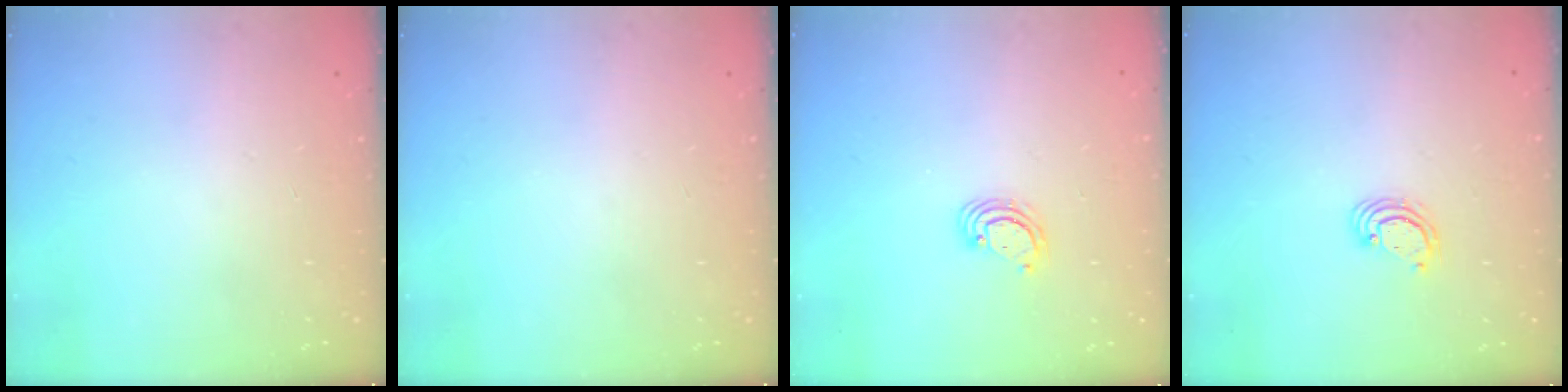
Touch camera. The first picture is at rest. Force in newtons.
{"total": 0.0}
{"total": 2.4, "press": 2.4, "slide": 0.2}
{"total": 3.5, "press": 3.5, "slide": 0.3}